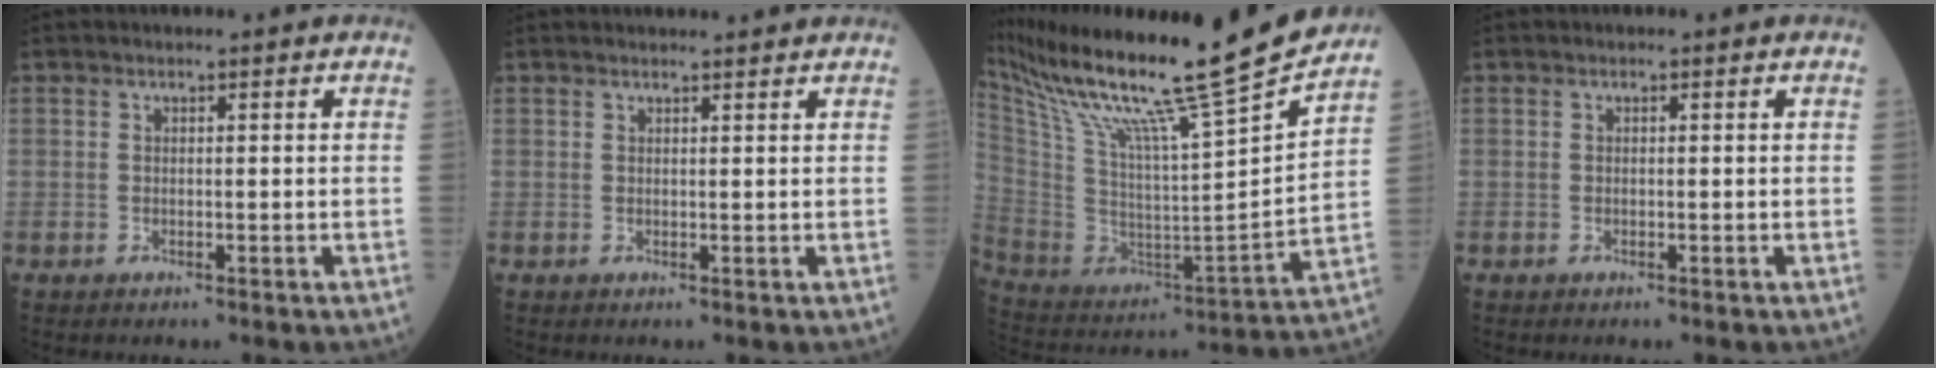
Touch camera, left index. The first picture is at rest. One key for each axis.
{"total": 3.8, "fx": 3.6, "fy": 0.0, "fz": 1.1, "tx": -0.015, "ty": 0.014, "tz": 0.041}
{"total": 27.2, "fx": 22.7, "fy": -1.0, "fz": 14.9, "tx": -0.281, "ty": -0.071, "tz": 0.363}
{"total": 0.0}